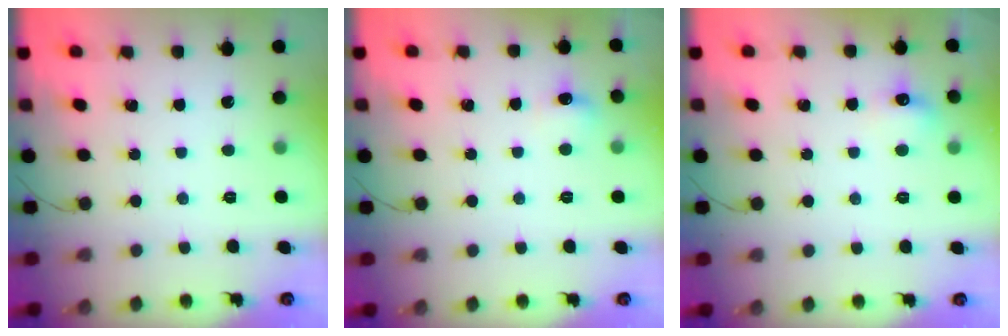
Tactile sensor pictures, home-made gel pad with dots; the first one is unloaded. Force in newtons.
{"total": 9.1, "press": 5.0, "slide": 7.7}
{"total": 5.6, "press": 5.4, "slide": 1.5}